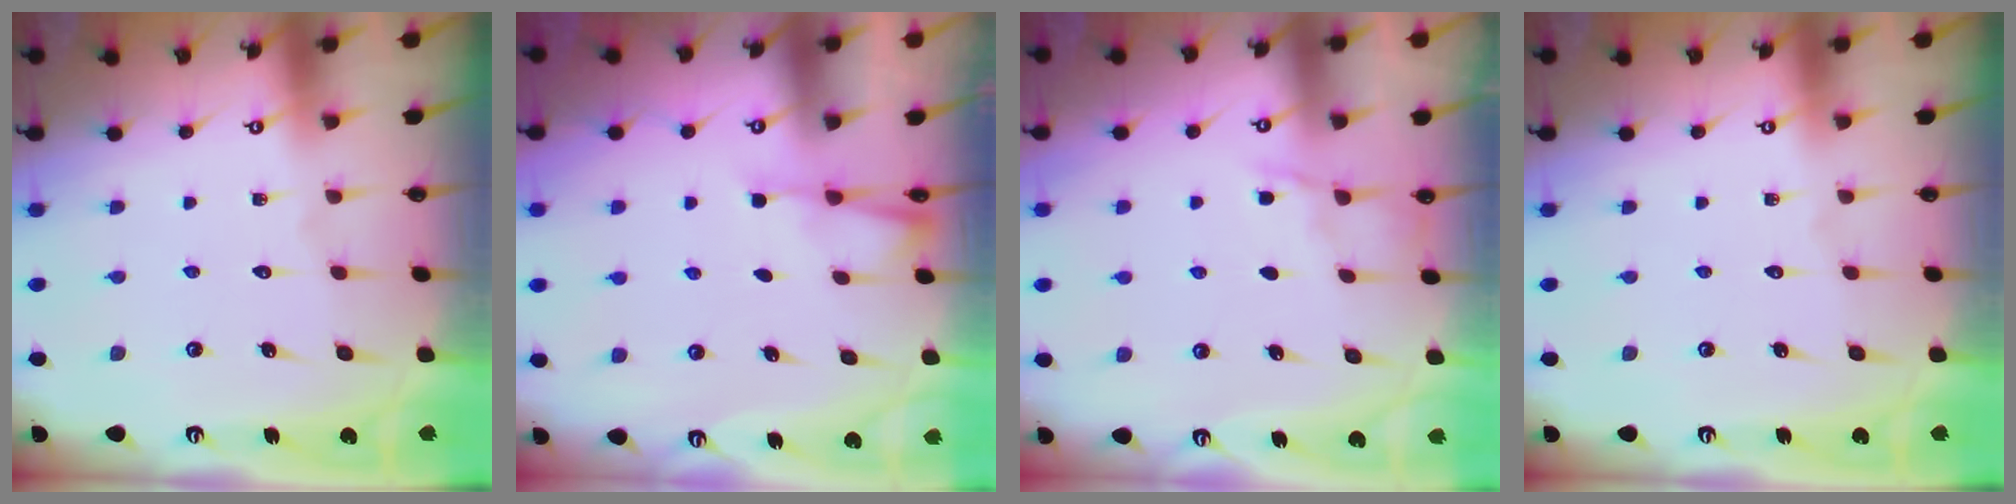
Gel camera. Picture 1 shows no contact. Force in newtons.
{"total": 2.5, "press": 2.4, "slide": 0.4}
{"total": 4.0, "press": 4.0, "slide": 0.5}
{"total": 0.0}